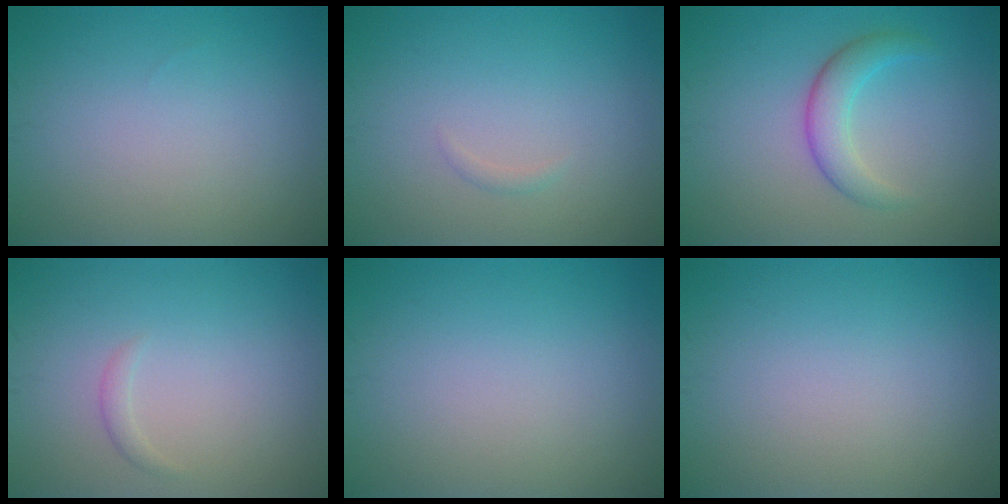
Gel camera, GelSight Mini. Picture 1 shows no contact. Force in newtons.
{"total": 0.5, "press": 0.5, "slide": 0.0}
{"total": 3.1, "press": 3.1, "slide": 0.1}
{"total": 0.8, "press": 0.8, "slide": 0.1}
{"total": 0.0}
{"total": 0.0}